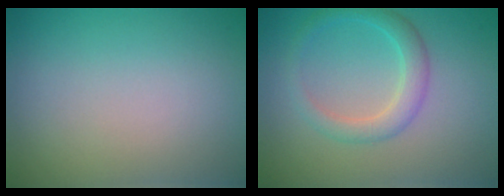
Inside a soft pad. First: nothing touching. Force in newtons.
{"total": 2.7, "press": 2.7, "slide": 0.1}